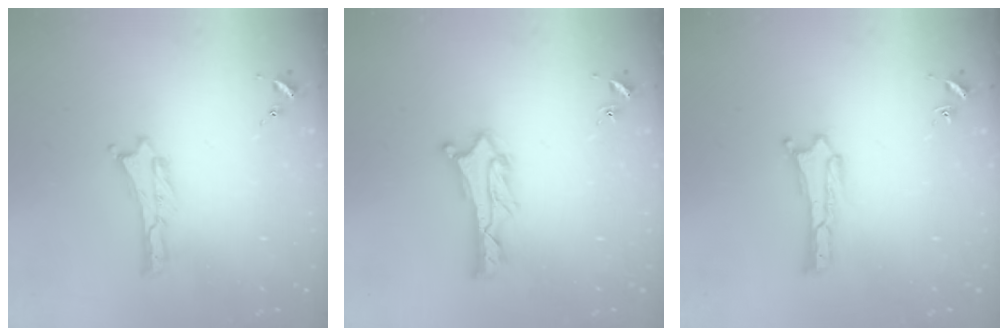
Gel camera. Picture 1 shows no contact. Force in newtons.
{"total": 1.2, "press": 1.1, "slide": 0.1}
{"total": 0.0}